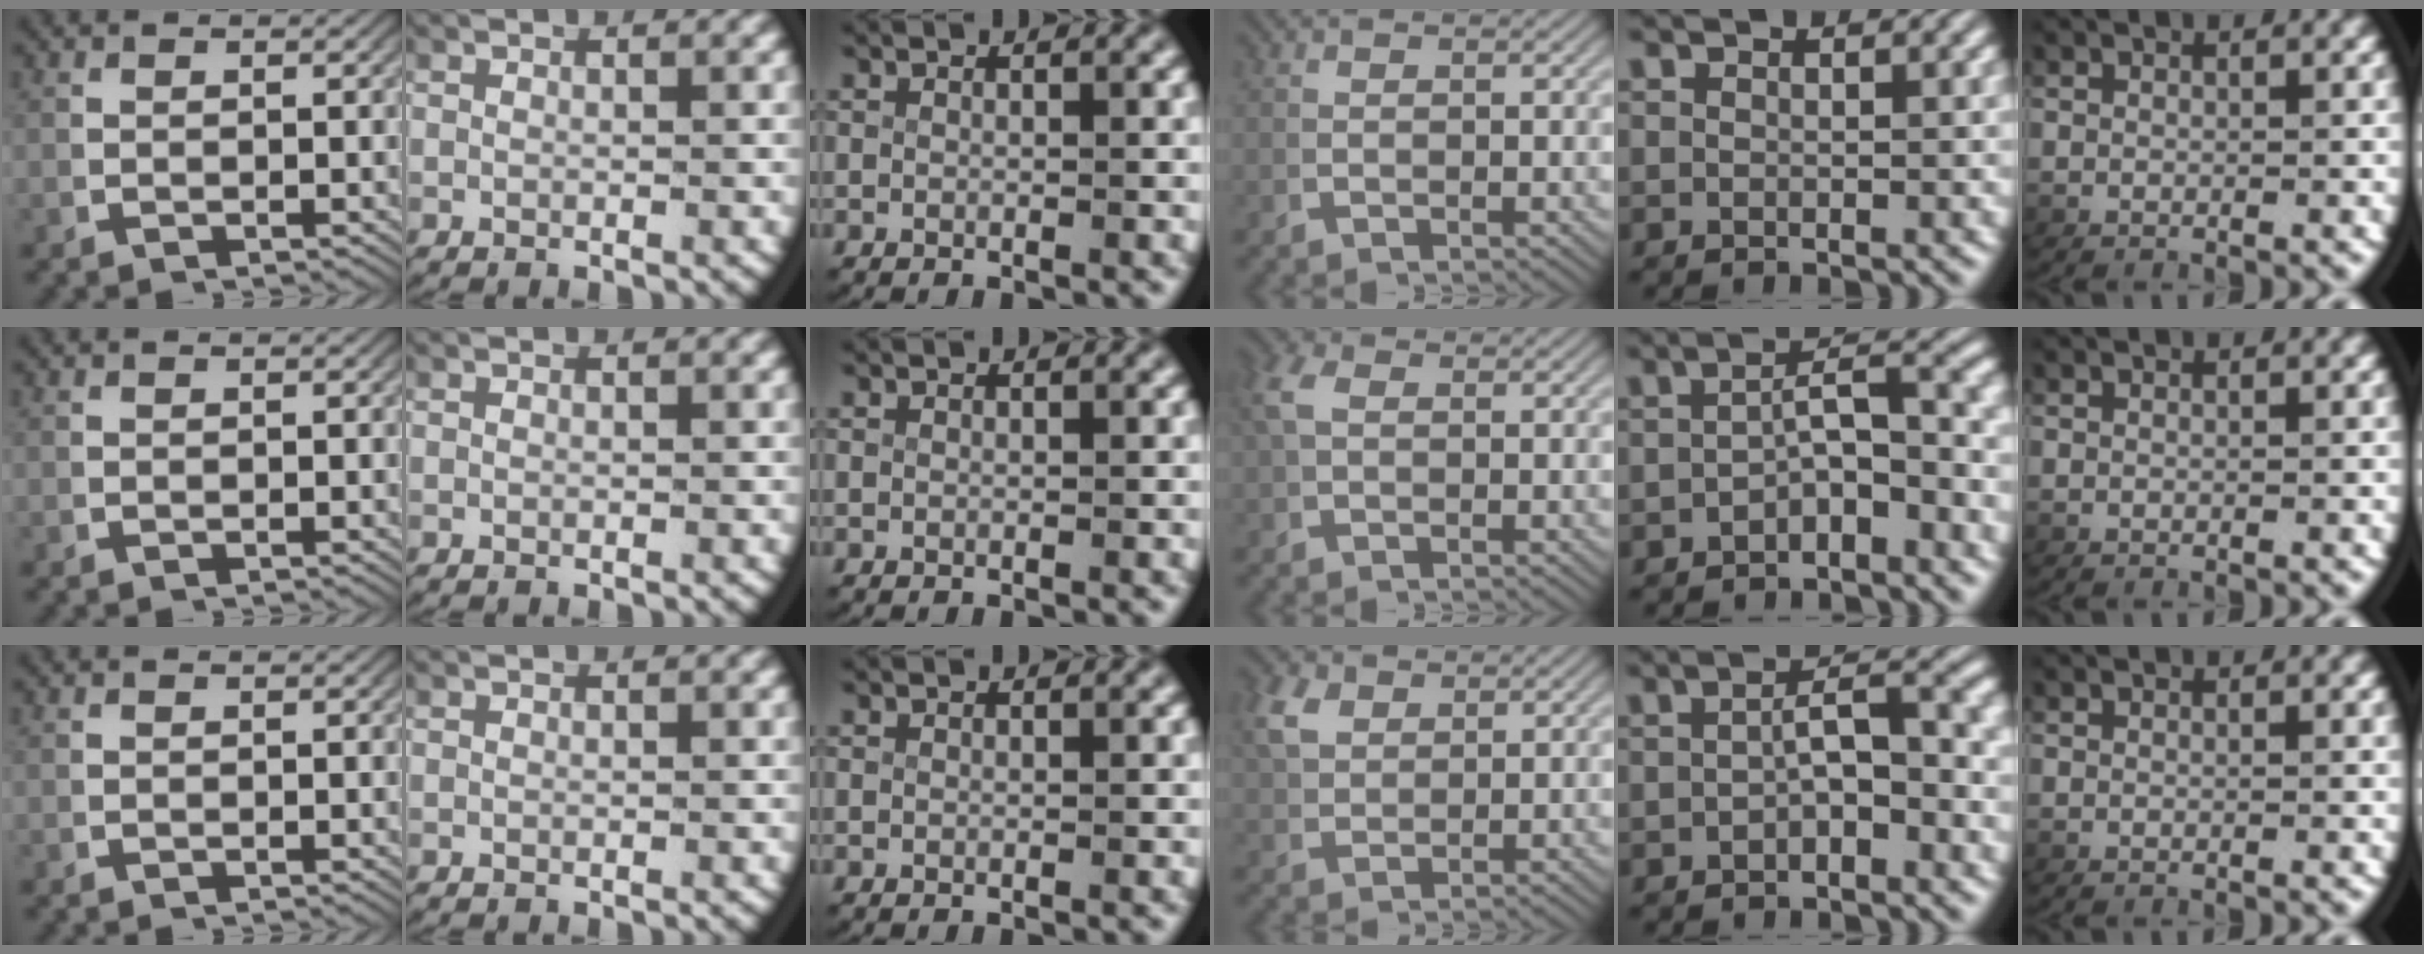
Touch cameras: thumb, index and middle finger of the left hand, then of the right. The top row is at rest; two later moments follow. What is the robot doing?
{"motion": "lift_and_place", "object": "card"}